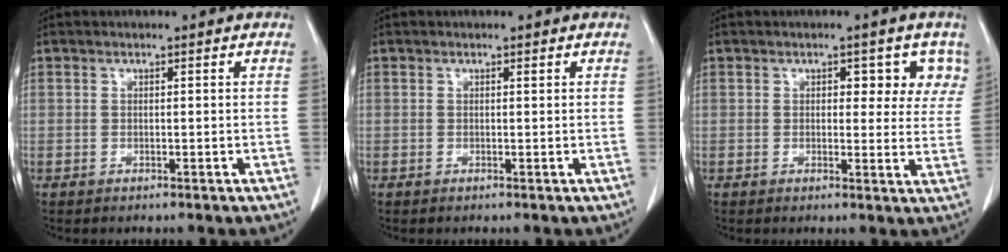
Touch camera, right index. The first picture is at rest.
{"total": 0.0}
{"total": 5.3, "force": [2.6, 3.1, 3.4], "torque": [-0.016, 0.004, 0.023]}